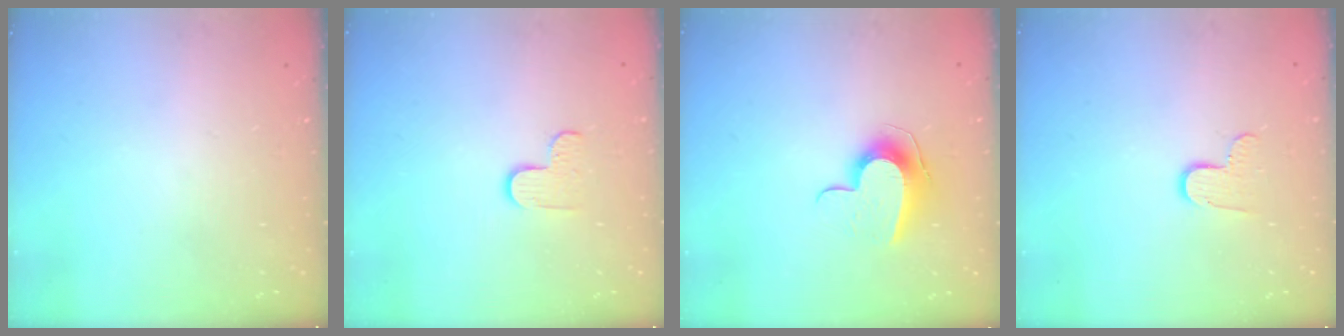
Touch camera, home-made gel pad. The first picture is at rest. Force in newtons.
{"total": 3.7, "press": 3.7, "slide": 0.3}
{"total": 10.0, "press": 9.9, "slide": 0.9}
{"total": 6.8, "press": 6.8, "slide": 0.1}